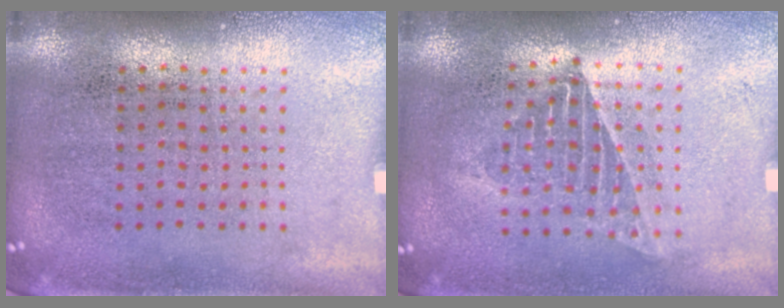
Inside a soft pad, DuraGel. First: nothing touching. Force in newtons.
{"total": 1.0, "press": 1.0, "slide": 0.2}